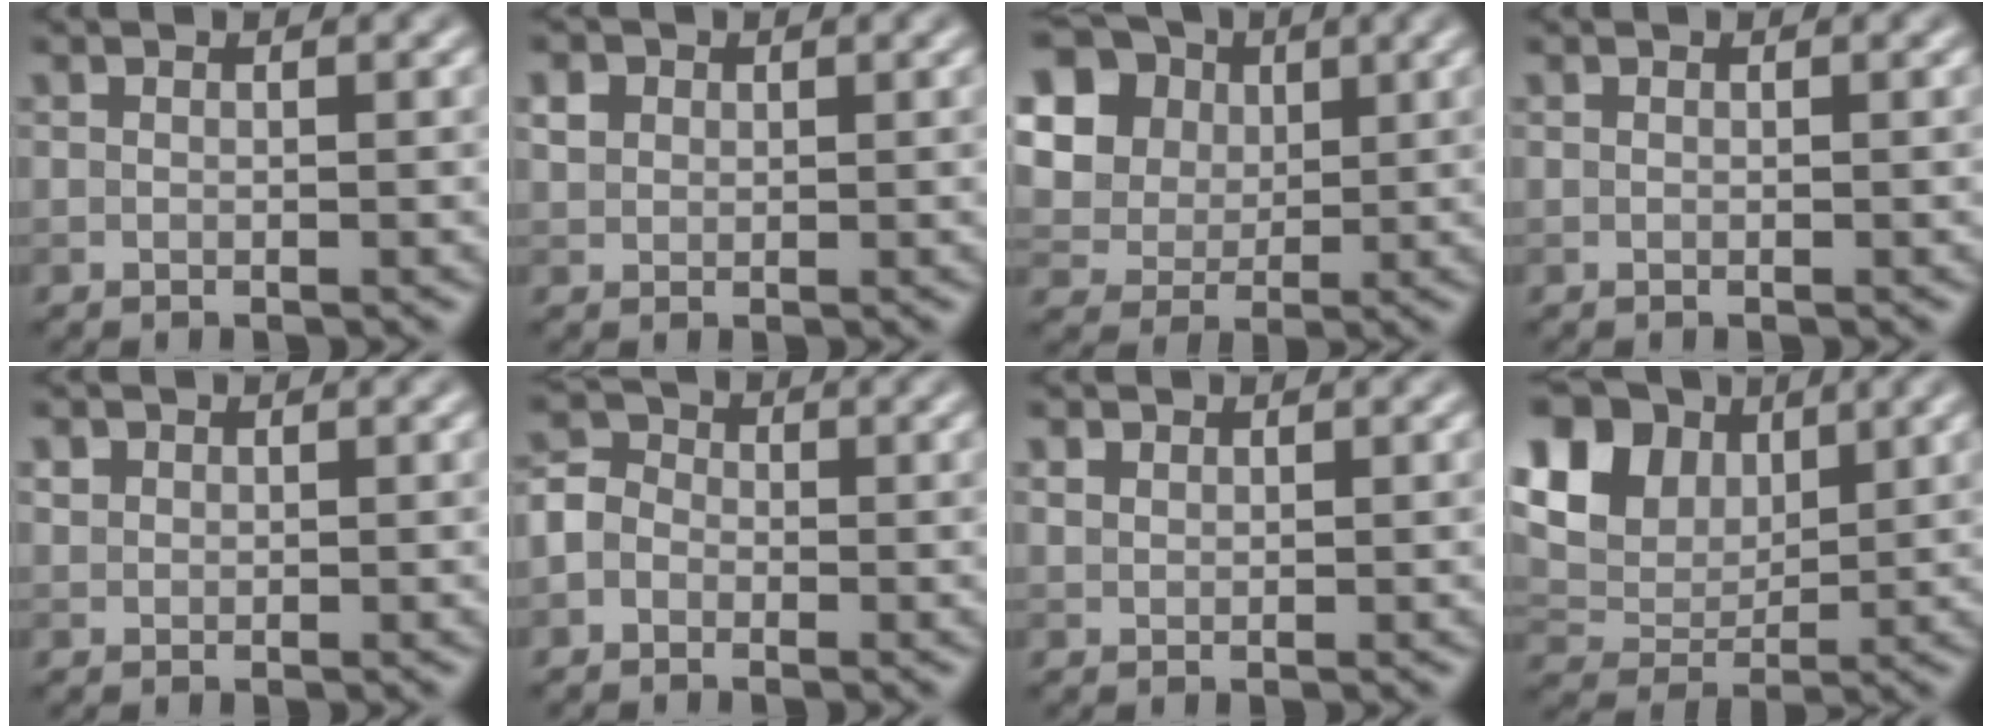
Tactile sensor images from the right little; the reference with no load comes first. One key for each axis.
{"total": 1.5, "fx": 0.6, "fy": 1.3, "fz": 0.5, "tx": -0.008, "ty": 0.002, "tz": 0.011}
{"total": 14.1, "fx": 5.3, "fy": 11.7, "fz": 5.8, "tx": -0.160, "ty": 0.020, "tz": 0.091}
{"total": 0.0}
{"total": 0.8, "fx": 0.4, "fy": 0.7, "fz": 0.1, "tx": 0.000, "ty": 0.000, "tz": 0.009}
{"total": 2.8, "fx": -1.0, "fy": 2.3, "fz": 1.2, "tx": -0.011, "ty": 0.008, "tz": -0.028}
{"total": 1.0, "fx": 0.8, "fy": 0.6, "fz": 0.2, "tx": -0.006, "ty": 0.000, "tz": 0.018}
{"total": 12.1, "fx": 5.6, "fy": 8.4, "fz": 6.7, "tx": -0.139, "ty": 0.030, "tz": 0.093}